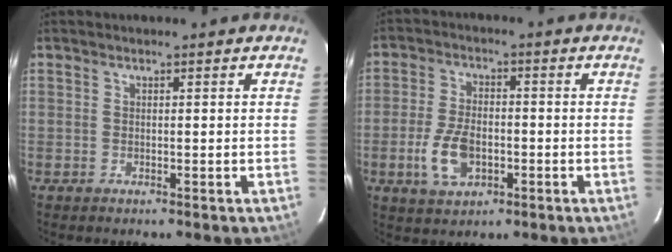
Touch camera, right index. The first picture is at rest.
{"total": 8.7, "force": [-2.7, 5.0, 6.6], "torque": [-0.142, 0.001, -0.045]}